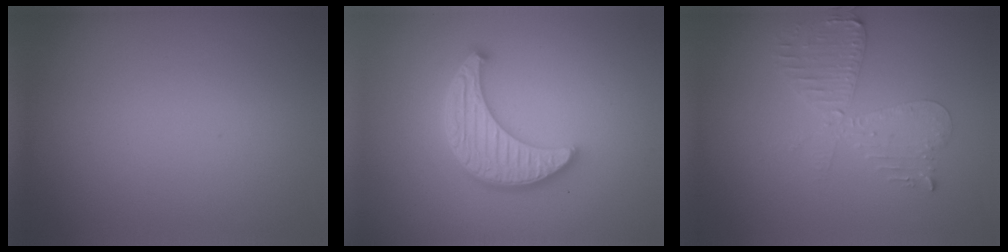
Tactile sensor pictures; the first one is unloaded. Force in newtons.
{"total": 4.8, "press": 4.0, "slide": 2.7}
{"total": 2.6, "press": 2.5, "slide": 0.5}